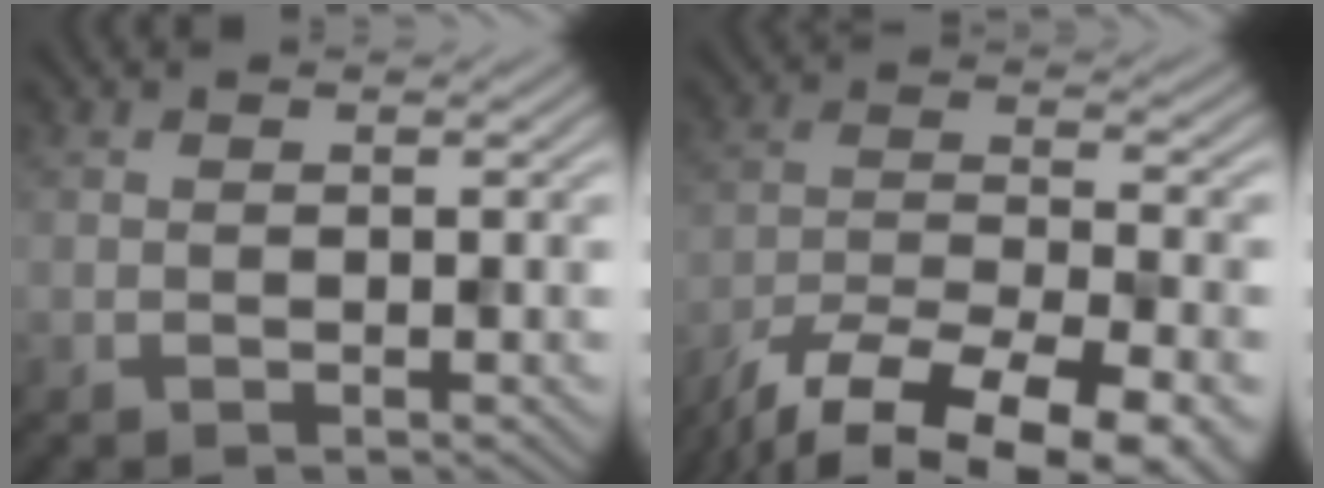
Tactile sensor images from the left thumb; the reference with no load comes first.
{"total": 15.4, "force": [-12.0, 4.6, 8.4], "torque": [-0.167, -0.036, -0.179]}